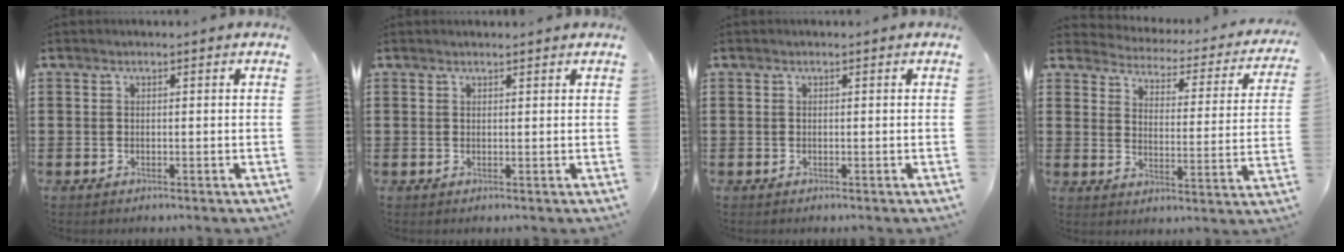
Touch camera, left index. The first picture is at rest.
{"total": 0.9, "force": [0.8, 0.0, 0.2], "torque": [-0.005, -0.002, 0.017]}
{"total": 0.0}
{"total": 2.5, "force": [2.5, 0.3, 0.2], "torque": [-0.027, -0.027, 0.033]}